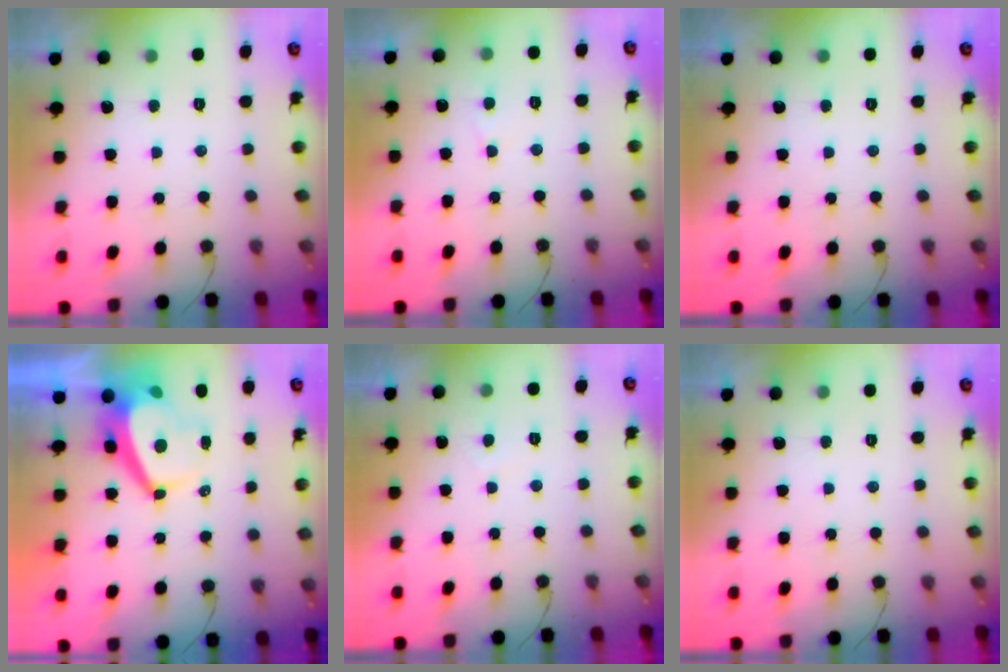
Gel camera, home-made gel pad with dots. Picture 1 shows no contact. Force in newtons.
{"total": 2.5, "press": 2.4, "slide": 0.4}
{"total": 0.0}
{"total": 5.9, "press": 5.8, "slide": 0.7}
{"total": 0.0}
{"total": 0.0}